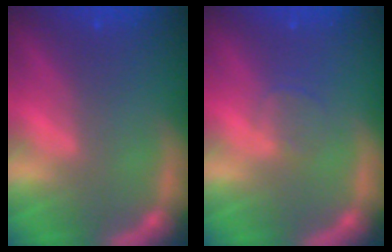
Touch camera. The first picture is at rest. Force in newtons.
{"total": 1.4}